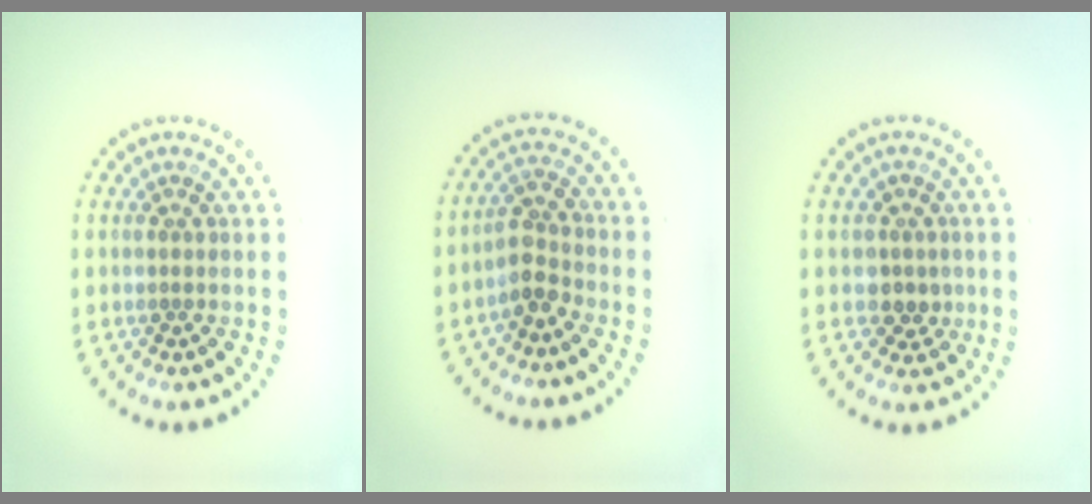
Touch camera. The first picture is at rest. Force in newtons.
{"total": 2.4, "press": 2.1, "slide": 1.0}
{"total": 2.1, "press": 1.8, "slide": 1.1}